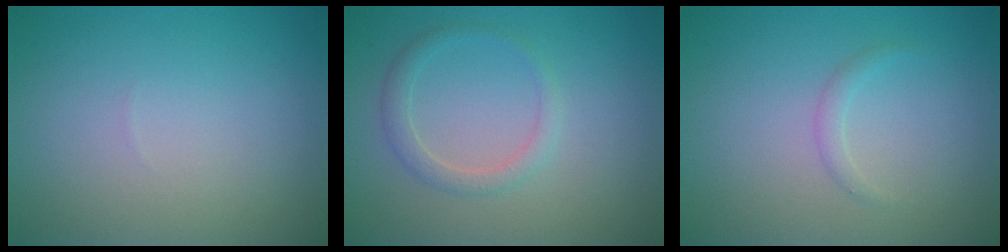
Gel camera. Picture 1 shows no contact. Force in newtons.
{"total": 1.8, "press": 1.8, "slide": 0.1}
{"total": 0.9, "press": 0.9, "slide": 0.0}